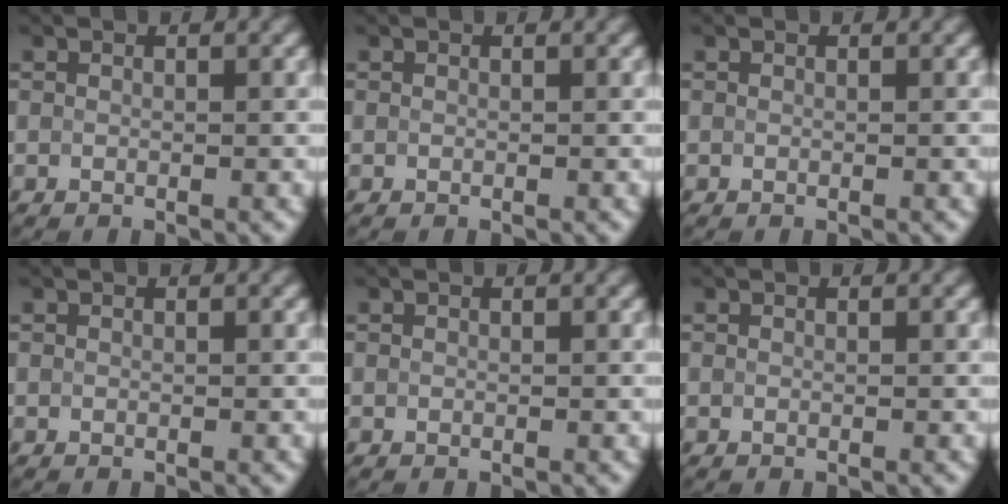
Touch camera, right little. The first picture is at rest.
{"total": 0.0}
{"total": 0.0}
{"total": 0.0}
{"total": 0.0}
{"total": 0.0}